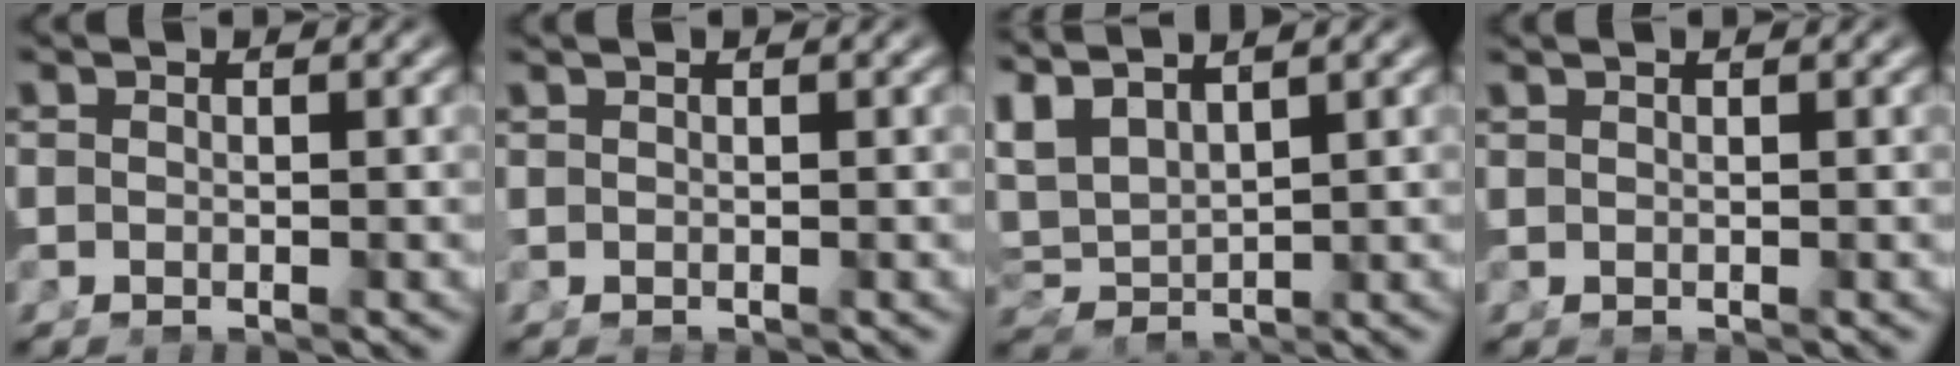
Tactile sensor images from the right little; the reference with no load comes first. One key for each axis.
{"total": 0.7, "fx": 0.6, "fy": -0.4, "fz": 0.2, "tx": 0.005, "ty": 0.004, "tz": 0.014}
{"total": 7.3, "fx": 2.0, "fy": 5.7, "fz": 4.2, "tx": -0.117, "ty": -0.008, "tz": 0.033}
{"total": 1.2, "fx": 0.7, "fy": -1.0, "fz": 0.0, "tx": 0.017, "ty": 0.006, "tz": 0.018}